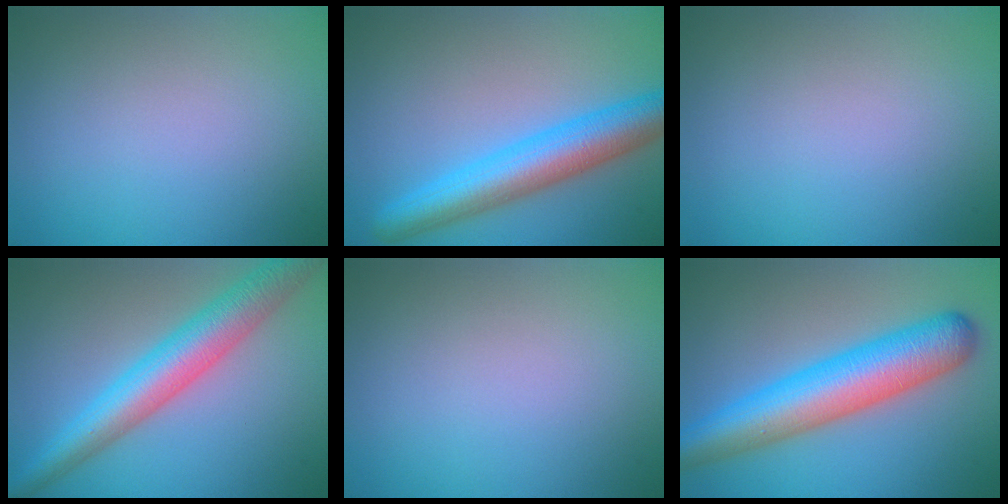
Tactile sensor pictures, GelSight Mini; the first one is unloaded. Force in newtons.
{"total": 6.7, "press": 6.7, "slide": 0.2}
{"total": 0.0}
{"total": 7.0, "press": 7.0, "slide": 0.0}
{"total": 0.0}
{"total": 9.0, "press": 9.0, "slide": 0.2}